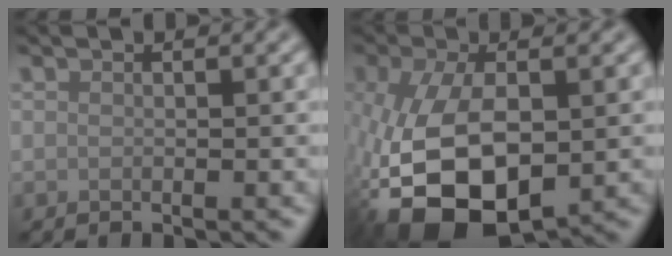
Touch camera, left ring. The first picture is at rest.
{"total": 12.6, "force": [-4.4, 6.7, 9.7], "torque": [-0.215, -0.038, -0.062]}